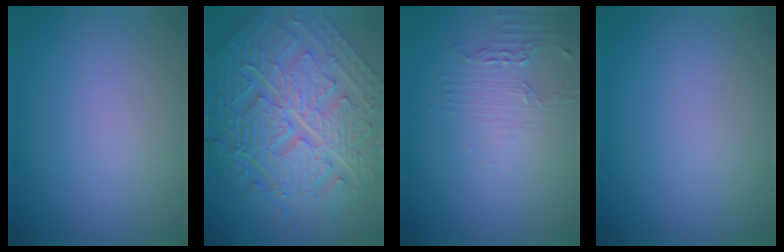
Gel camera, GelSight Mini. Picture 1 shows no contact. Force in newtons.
{"total": 11.4, "press": 7.7, "slide": 8.4}
{"total": 2.1, "press": 1.6, "slide": 1.4}
{"total": 0.0}